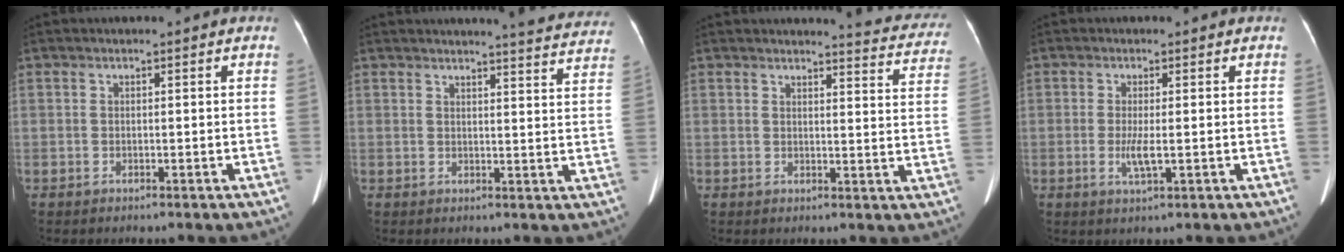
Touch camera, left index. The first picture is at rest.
{"total": 12.8, "force": [12.4, 0.7, 3.1], "torque": [-0.022, -0.056, 0.114]}
{"total": 10.5, "force": [10.2, 1.3, 2.0], "torque": [-0.001, -0.055, 0.086]}
{"total": 2.8, "force": [-0.5, 0.4, 2.8], "torque": [-0.058, -0.007, -0.004]}